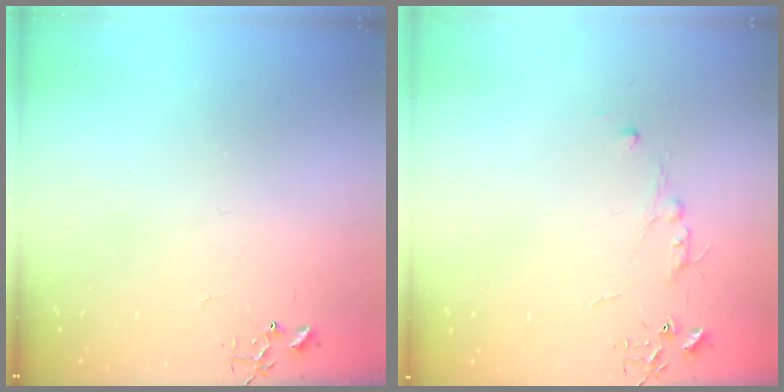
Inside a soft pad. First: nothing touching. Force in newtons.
{"total": 4.8, "press": 4.8, "slide": 0.7}